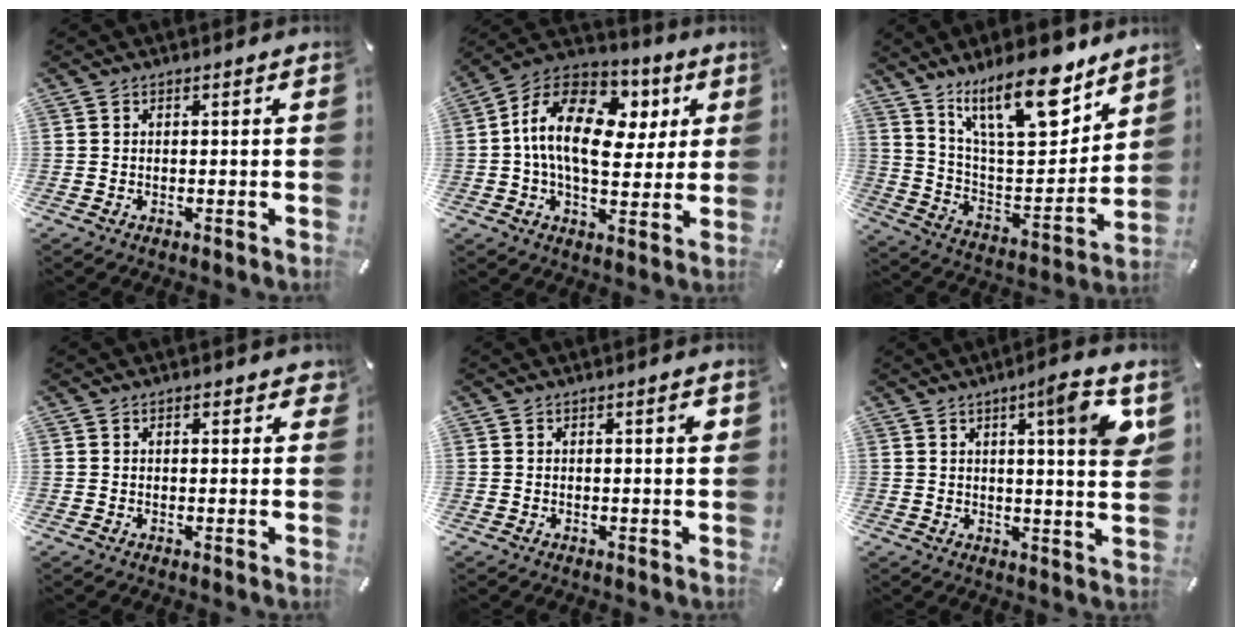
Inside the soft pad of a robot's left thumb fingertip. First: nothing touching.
{"total": 18.8, "force": [4.1, 11.4, 14.3], "torque": [-0.277, -0.009, 0.065]}
{"total": 20.9, "force": [14.5, 7.8, 12.9], "torque": [-0.203, -0.093, 0.243]}
{"total": 1.9, "force": [1.0, 1.2, 1.1], "torque": [-0.007, -0.001, 0.012]}
{"total": 1.8, "force": [0.7, 0.3, 1.6], "torque": [-0.032, 0.004, 0.010]}
{"total": 10.0, "force": [4.8, 0.7, 8.8], "torque": [-0.119, -0.027, 0.064]}